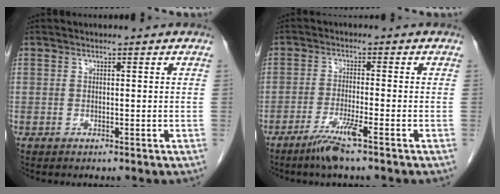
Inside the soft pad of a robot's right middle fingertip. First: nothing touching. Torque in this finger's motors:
{"motor_torque": [-0.02, -0.21, 0.08, 0.04]}